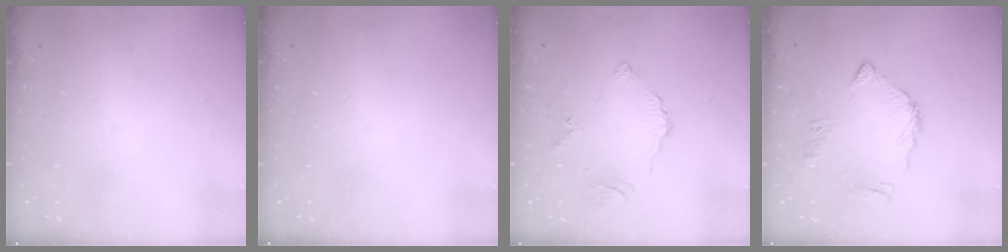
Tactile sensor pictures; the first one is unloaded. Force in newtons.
{"total": 0.0}
{"total": 4.3, "press": 4.3, "slide": 0.1}
{"total": 8.3, "press": 8.3, "slide": 1.0}